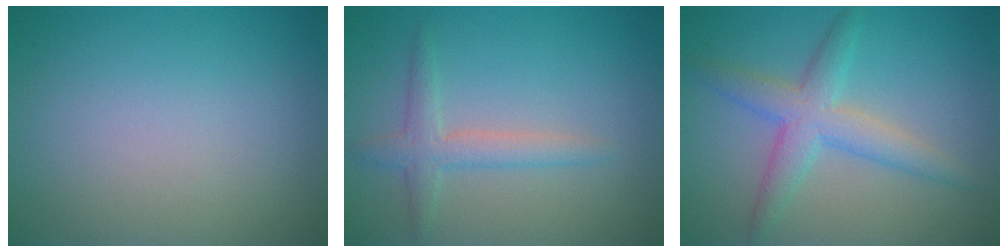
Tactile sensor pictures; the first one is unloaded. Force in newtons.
{"total": 2.4, "press": 2.4, "slide": 0.1}
{"total": 4.2, "press": 4.2, "slide": 0.1}